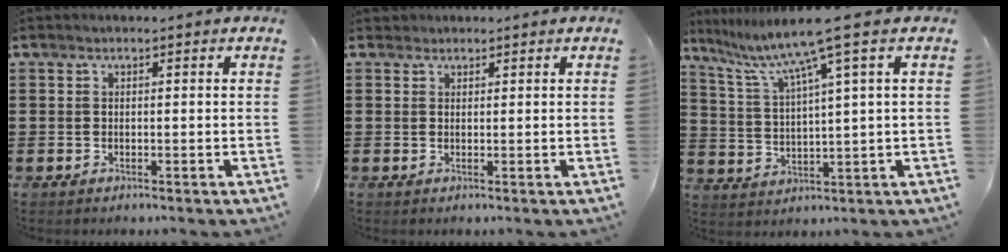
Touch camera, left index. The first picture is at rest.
{"total": 1.1, "force": [0.9, 0.6, 0.0], "torque": [-0.004, 0.003, 0.019]}
{"total": 8.2, "force": [5.1, -0.6, 6.4], "torque": [-0.143, -0.025, 0.082]}